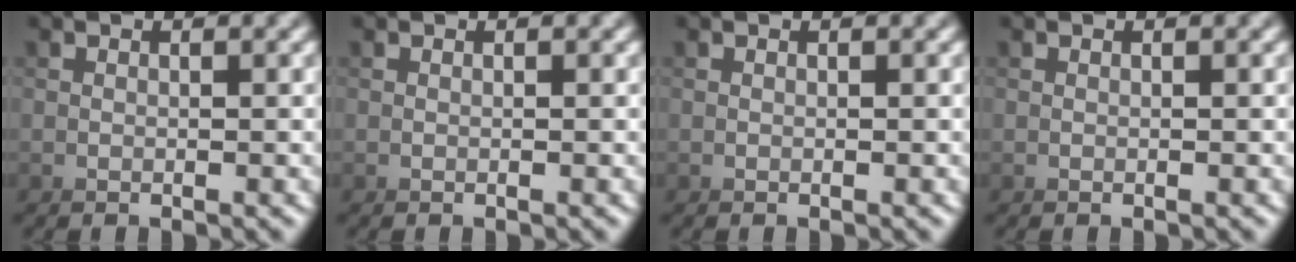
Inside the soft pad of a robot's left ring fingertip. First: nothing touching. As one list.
[{"total": 0.0}, {"total": 0.0}, {"total": 0.0}]